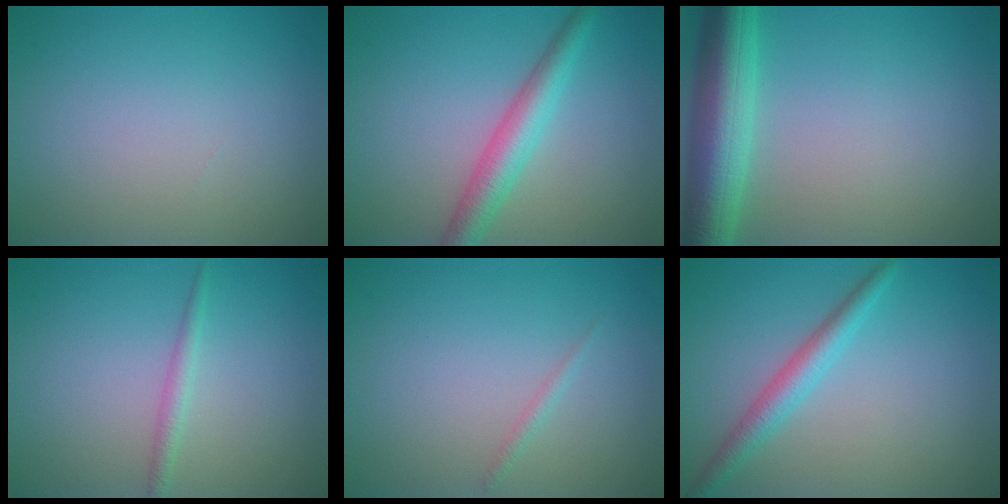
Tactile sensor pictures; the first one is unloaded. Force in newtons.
{"total": 3.8, "press": 3.8, "slide": 0.1}
{"total": 7.3, "press": 7.3, "slide": 0.2}
{"total": 1.3, "press": 1.3, "slide": 0.0}
{"total": 0.7, "press": 0.7, "slide": 0.0}
{"total": 2.8, "press": 2.8, "slide": 0.0}